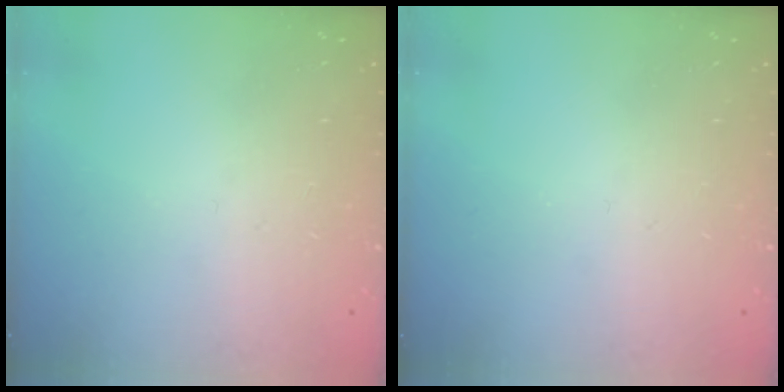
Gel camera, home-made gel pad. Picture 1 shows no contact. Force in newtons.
{"total": 0.0}